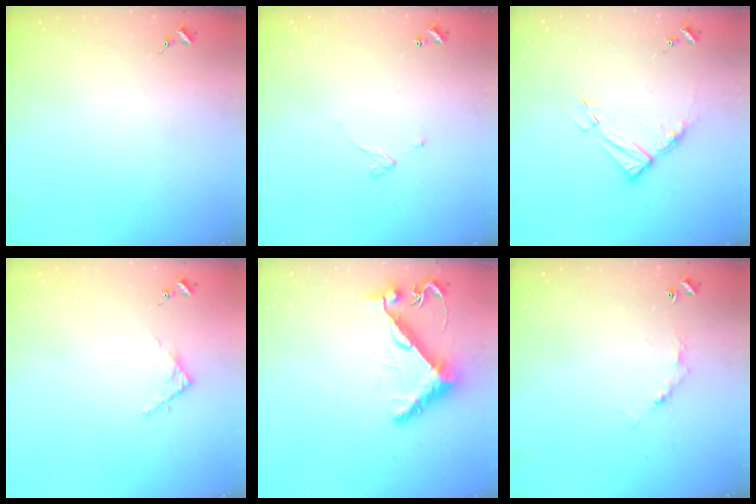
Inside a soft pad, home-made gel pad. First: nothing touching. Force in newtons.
{"total": 3.2, "press": 3.1, "slide": 0.3}
{"total": 9.6, "press": 9.5, "slide": 1.1}
{"total": 2.8, "press": 2.8, "slide": 0.4}
{"total": 8.4, "press": 8.4, "slide": 0.4}
{"total": 4.1, "press": 4.1, "slide": 0.3}